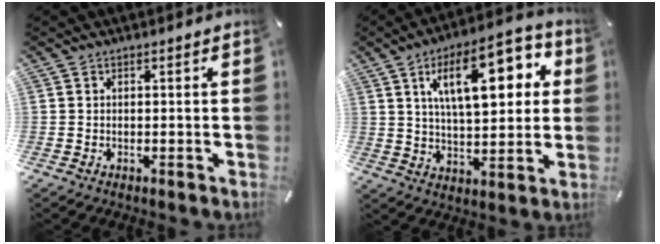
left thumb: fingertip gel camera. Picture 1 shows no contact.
{"total": 18.9, "force": [7.4, 8.4, 15.2], "torque": [-0.234, -0.007, 0.116]}